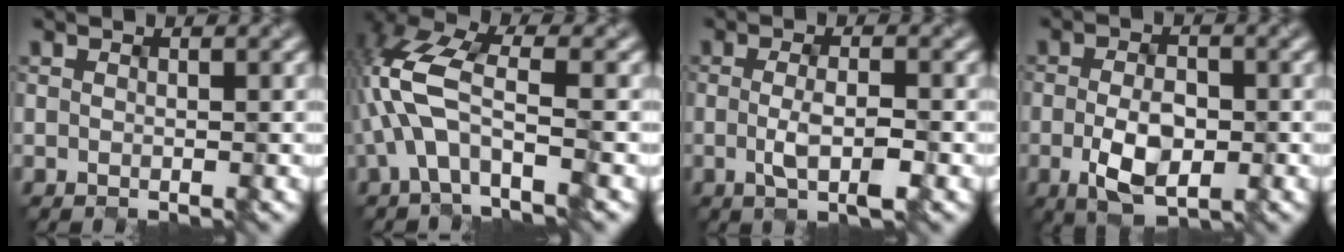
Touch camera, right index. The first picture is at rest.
{"total": 7.7, "force": [-2.2, 3.4, 6.5], "torque": [-0.157, 0.022, -0.051]}
{"total": 2.8, "force": [-1.1, 0.5, 2.5], "torque": [-0.054, -0.006, -0.012]}
{"total": 4.6, "force": [-1.5, 2.4, 3.7], "torque": [-0.070, -0.005, -0.020]}